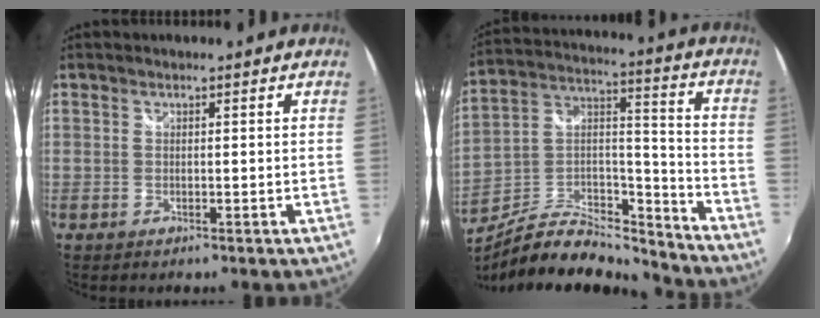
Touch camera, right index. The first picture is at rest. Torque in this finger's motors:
{"motor_torque": [-1.31, -0.83, -1.06, -0.21]}